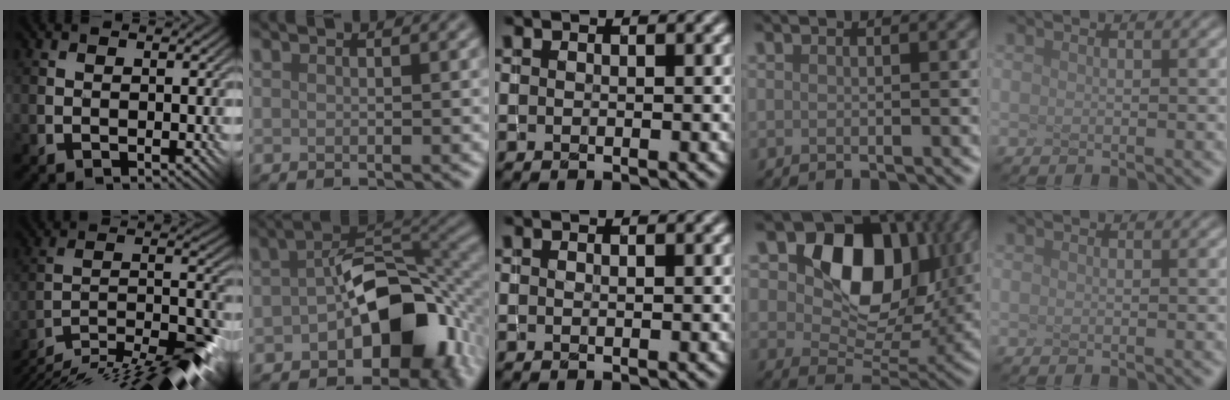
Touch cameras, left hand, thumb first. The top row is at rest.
{"thumb": {"total": 14.6, "force": [-12.0, 1.8, 8.2], "torque": [-0.151, 0.010, -0.208]}, "index": {"total": 11.4, "force": [-3.1, 6.7, 8.6], "torque": [-0.119, -0.003, -0.050]}, "ring": {"total": 11.7, "force": [3.5, 8.1, 7.6], "torque": [-0.118, -0.006, 0.053]}}